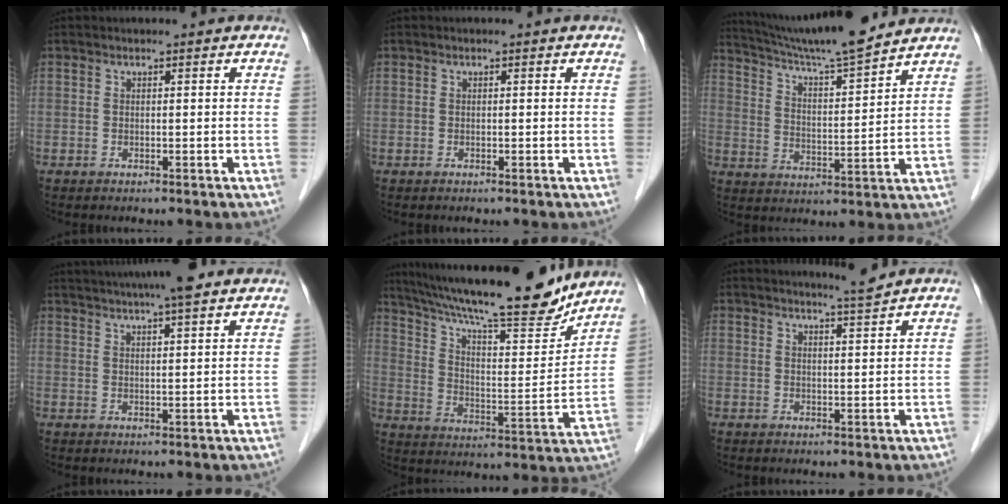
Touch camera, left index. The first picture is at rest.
{"total": 0.0}
{"total": 15.0, "force": [13.7, -0.3, 6.1], "torque": [-0.111, 0.007, 0.220]}
{"total": 13.4, "force": [11.5, 0.8, 6.9], "torque": [-0.118, 0.031, 0.159]}
{"total": 23.3, "force": [20.2, 2.7, 11.3], "torque": [-0.198, -0.009, 0.304]}
{"total": 2.7, "force": [2.4, -1.1, 0.5], "torque": [-0.016, -0.015, 0.045]}